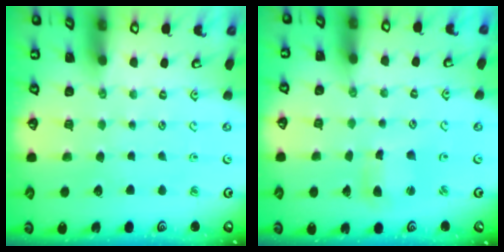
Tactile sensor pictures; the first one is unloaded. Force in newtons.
{"total": 4.0, "press": 4.0, "slide": 0.4}